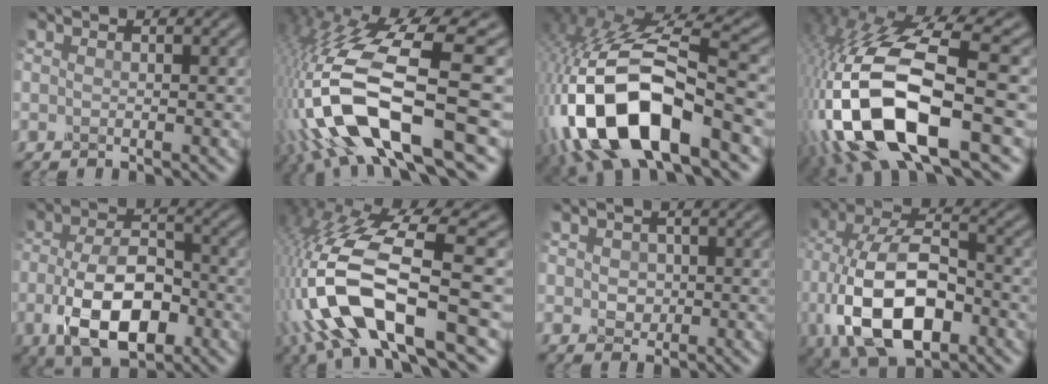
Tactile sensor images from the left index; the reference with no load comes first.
{"total": 13.2, "force": [-3.7, 4.7, 11.8], "torque": [-0.251, 0.006, -0.057]}
{"total": 13.8, "force": [-5.2, 6.4, 11.0], "torque": [-0.241, -0.013, -0.083]}
{"total": 14.6, "force": [-4.8, 5.9, 12.5], "torque": [-0.270, -0.014, -0.078]}
{"total": 8.1, "force": [-2.9, 4.3, 6.2], "torque": [-0.138, -0.010, -0.052]}
{"total": 11.8, "force": [-3.5, 4.4, 10.4], "torque": [-0.223, 0.001, -0.056]}
{"total": 1.4, "force": [0.3, 1.4, 0.1], "torque": [0.002, -0.006, 0.001]}
{"total": 11.5, "force": [-3.5, 6.5, 8.8], "torque": [-0.187, -0.014, -0.063]}